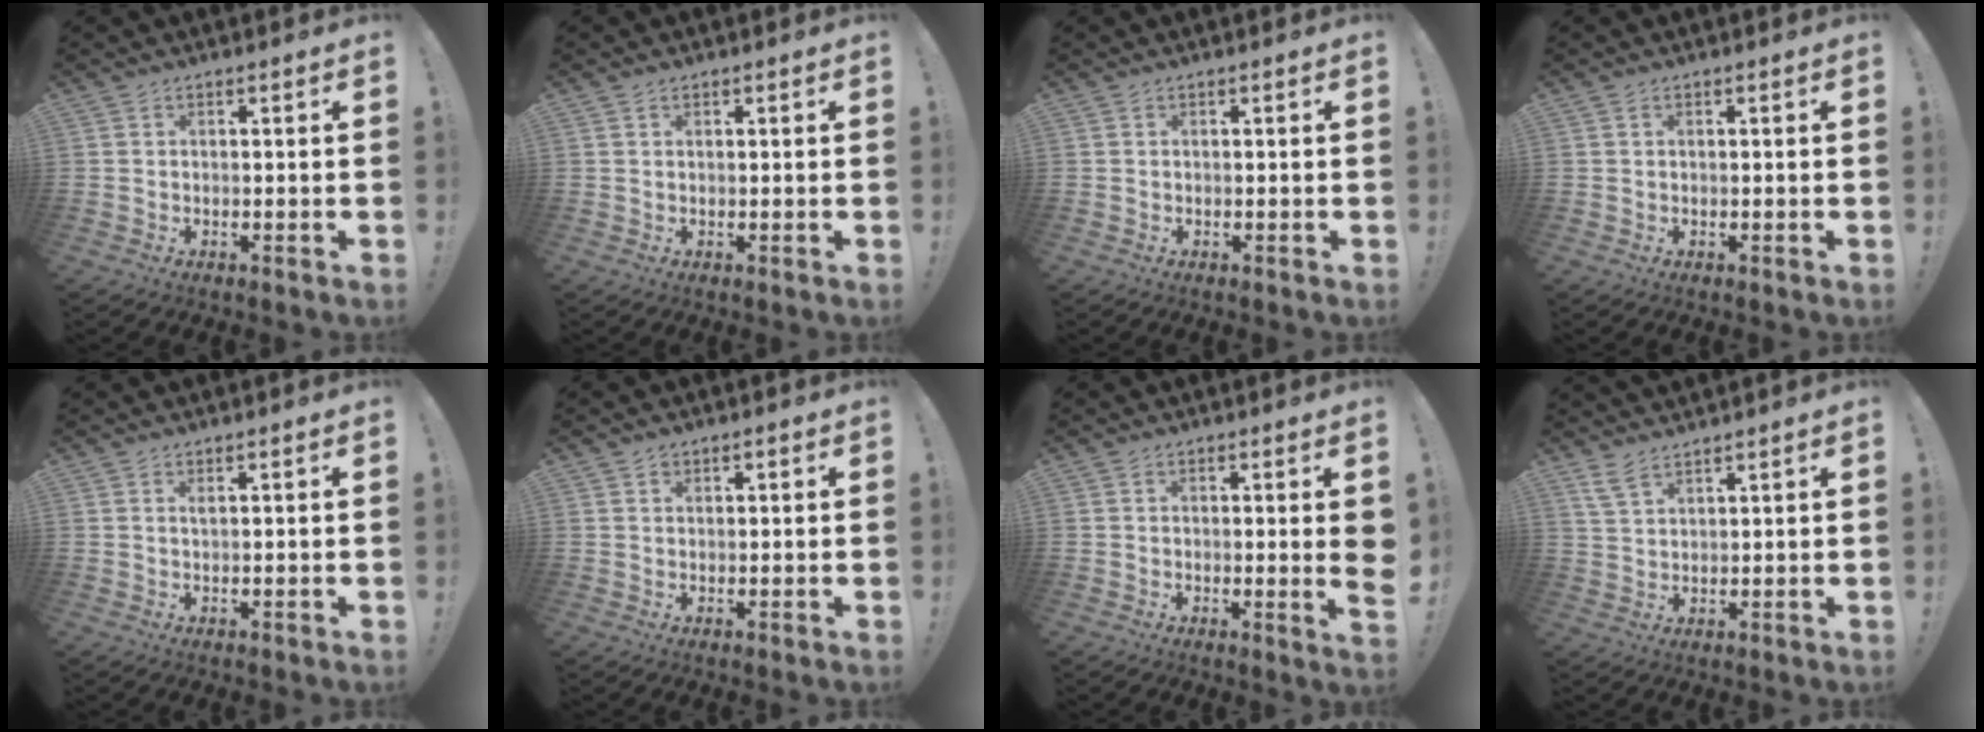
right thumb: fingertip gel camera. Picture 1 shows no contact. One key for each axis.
{"total": 0.8, "fx": 0.5, "fy": 0.6, "fz": 0.2, "tx": 0.003, "ty": -0.002, "tz": 0.009}
{"total": 0.0}
{"total": 0.0}
{"total": 0.8, "fx": 0.5, "fy": 0.0, "fz": 0.6, "tx": -0.006, "ty": -0.002, "tz": 0.007}
{"total": 1.1, "fx": 0.6, "fy": 0.9, "fz": 0.2, "tx": 0.010, "ty": -0.003, "tz": 0.008}
{"total": 4.2, "fx": 1.0, "fy": -0.2, "fz": 4.1, "tx": -0.047, "ty": -0.021, "tz": 0.015}
{"total": 5.4, "fx": 4.5, "fy": 1.6, "fz": 2.4, "tx": -0.048, "ty": -0.022, "tz": 0.087}